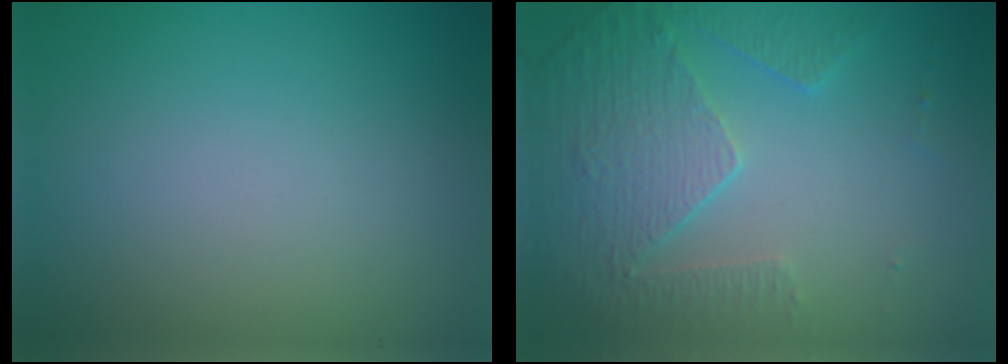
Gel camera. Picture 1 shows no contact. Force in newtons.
{"total": 5.1, "press": 3.7, "slide": 3.6}